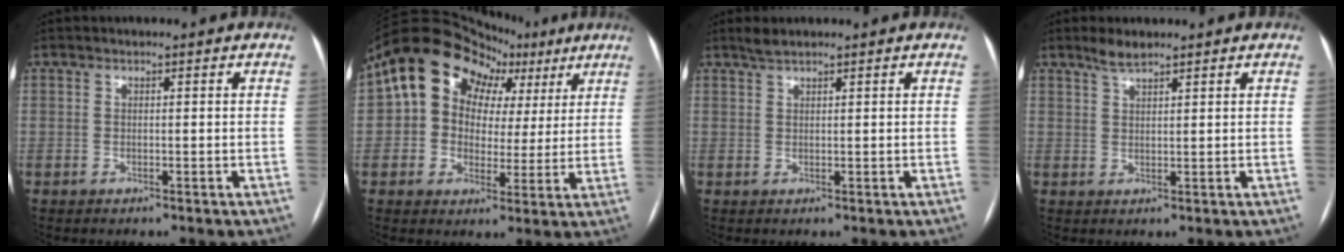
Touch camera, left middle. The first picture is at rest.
{"total": 15.2, "force": [6.3, 11.9, 7.1], "torque": [-0.089, 0.067, 0.095]}
{"total": 1.5, "force": [1.3, 0.2, 0.7], "torque": [-0.018, 0.010, 0.029]}
{"total": 2.4, "force": [2.0, 0.4, 1.2], "torque": [-0.030, 0.006, 0.041]}